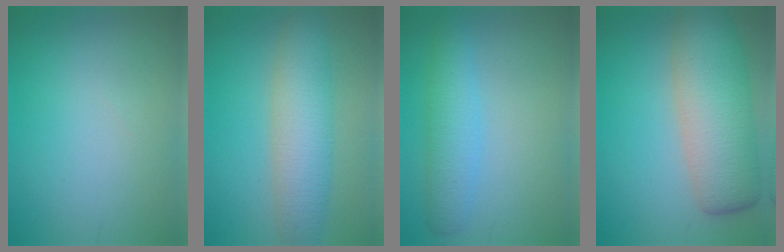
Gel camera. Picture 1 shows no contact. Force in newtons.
{"total": 6.3, "press": 6.3, "slide": 0.2}
{"total": 3.9, "press": 3.9, "slide": 0.1}
{"total": 9.0, "press": 9.0, "slide": 0.4}